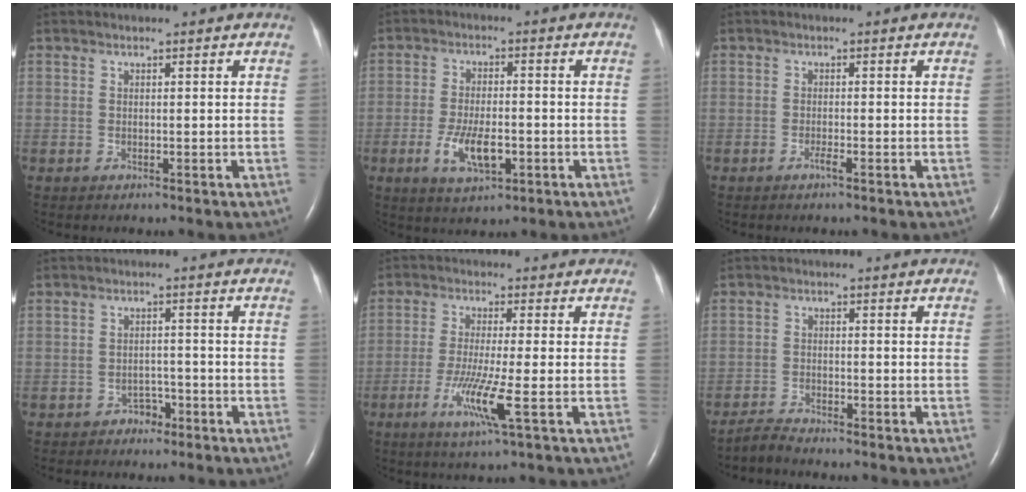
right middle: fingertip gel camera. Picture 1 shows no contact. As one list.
[{"total": 6.6, "force": [-2.3, 2.4, 5.7], "torque": [-0.115, -0.007, -0.035]}, {"total": 1.0, "force": [-0.7, -0.1, 0.7], "torque": [-0.018, -0.001, -0.012]}, {"total": 2.3, "force": [-1.7, 1.5, 0.6], "torque": [-0.008, 0.007, -0.025]}, {"total": 7.0, "force": [-2.6, -0.7, 6.4], "torque": [-0.132, -0.022, -0.050]}, {"total": 2.3, "force": [-2.3, -0.3, 0.0], "torque": [-0.001, -0.013, -0.047]}]